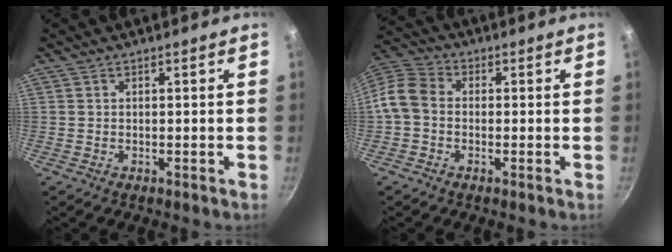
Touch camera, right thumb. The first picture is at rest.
{"total": 7.3, "force": [-1.2, 5.7, 4.4], "torque": [-0.082, 0.026, -0.044]}